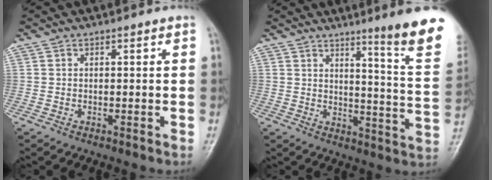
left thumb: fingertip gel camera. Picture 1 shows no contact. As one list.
[{"total": 14.9, "force": [10.2, 0.0, 10.9], "torque": [-0.123, -0.086, 0.129]}]